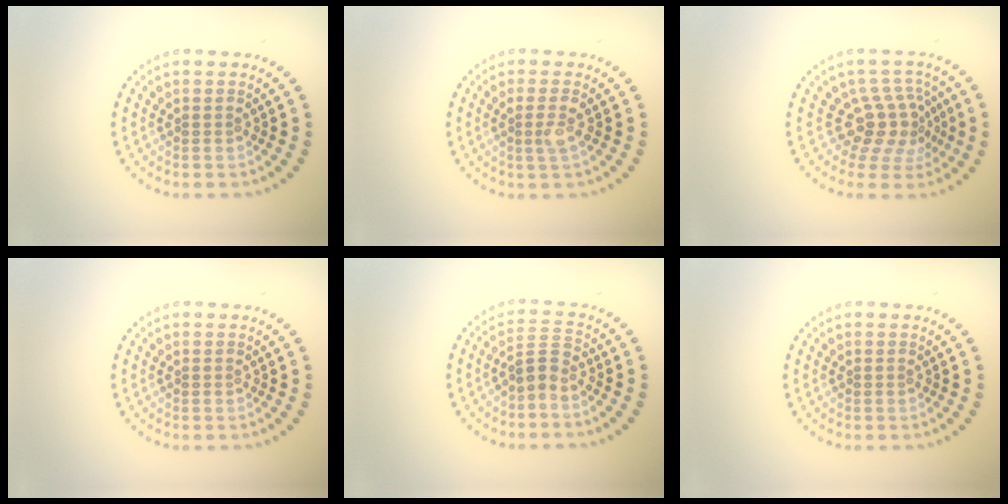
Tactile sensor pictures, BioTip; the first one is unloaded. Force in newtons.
{"total": 1.6, "press": 1.4, "slide": 0.9}
{"total": 3.8, "press": 2.8, "slide": 2.5}
{"total": 0.0}
{"total": 2.3, "press": 1.6, "slide": 1.6}
{"total": 0.0}